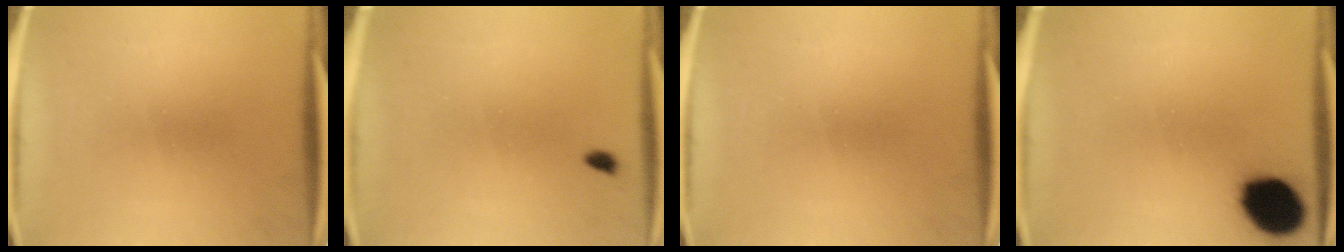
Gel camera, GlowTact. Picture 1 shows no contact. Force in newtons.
{"total": 0.7}
{"total": 0.0}
{"total": 13.3}